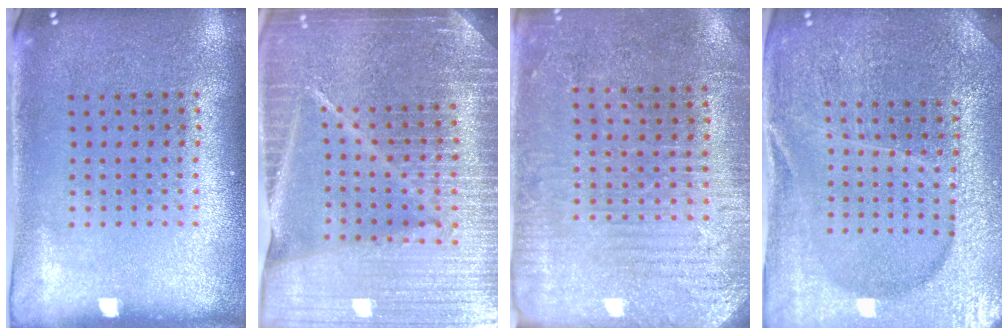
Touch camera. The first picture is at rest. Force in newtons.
{"total": 6.1, "press": 5.4, "slide": 2.9}
{"total": 2.9, "press": 2.8, "slide": 0.6}
{"total": 4.7, "press": 4.3, "slide": 1.7}